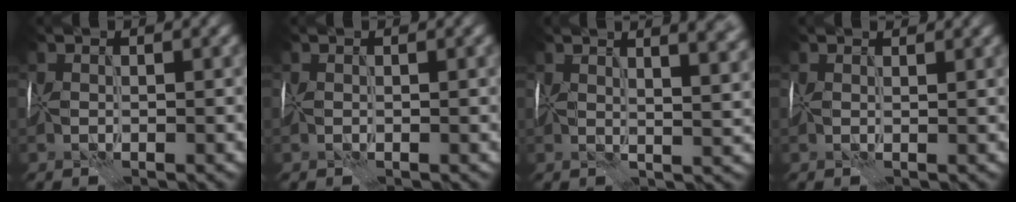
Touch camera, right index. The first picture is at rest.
{"total": 0.0}
{"total": 7.2, "force": [3.9, 2.5, 5.5], "torque": [-0.051, 0.024, 0.037]}
{"total": 1.3, "force": [1.2, 0.4, 0.5], "torque": [-0.014, 0.003, 0.014]}